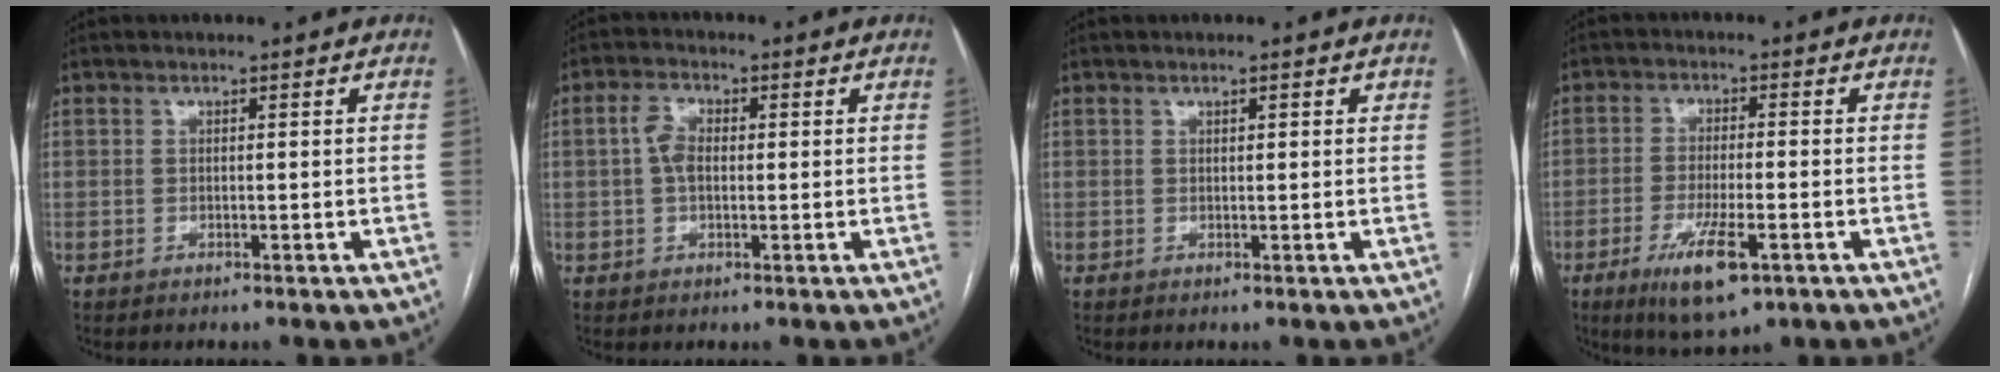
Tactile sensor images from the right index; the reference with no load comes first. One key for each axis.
{"total": 3.7, "fx": 0.3, "fy": 2.1, "fz": 3.0, "tx": -0.069, "ty": 0.014, "tz": 0.007}
{"total": 1.0, "fx": 0.6, "fy": 0.3, "fz": 0.7, "tx": -0.010, "ty": 0.001, "tz": 0.008}
{"total": 8.7, "fx": -4.2, "fy": 1.8, "fz": 7.4, "tx": -0.138, "ty": -0.019, "tz": -0.063}